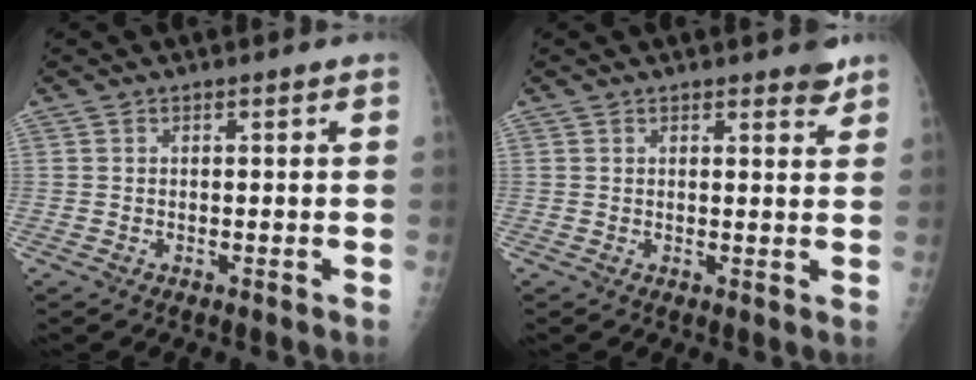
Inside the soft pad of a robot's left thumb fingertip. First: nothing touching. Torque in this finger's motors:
{"motor_torque": [2.88, 2.16, 0.47, 0.03, -0.01]}